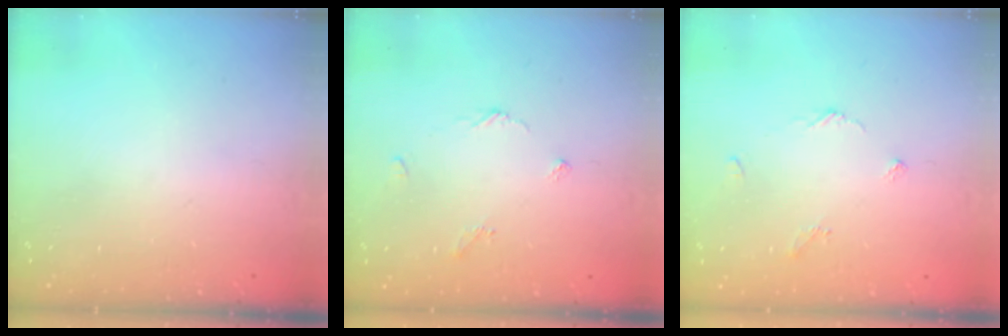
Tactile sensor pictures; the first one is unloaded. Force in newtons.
{"total": 2.9, "press": 2.9, "slide": 0.4}
{"total": 2.9, "press": 2.9, "slide": 0.4}